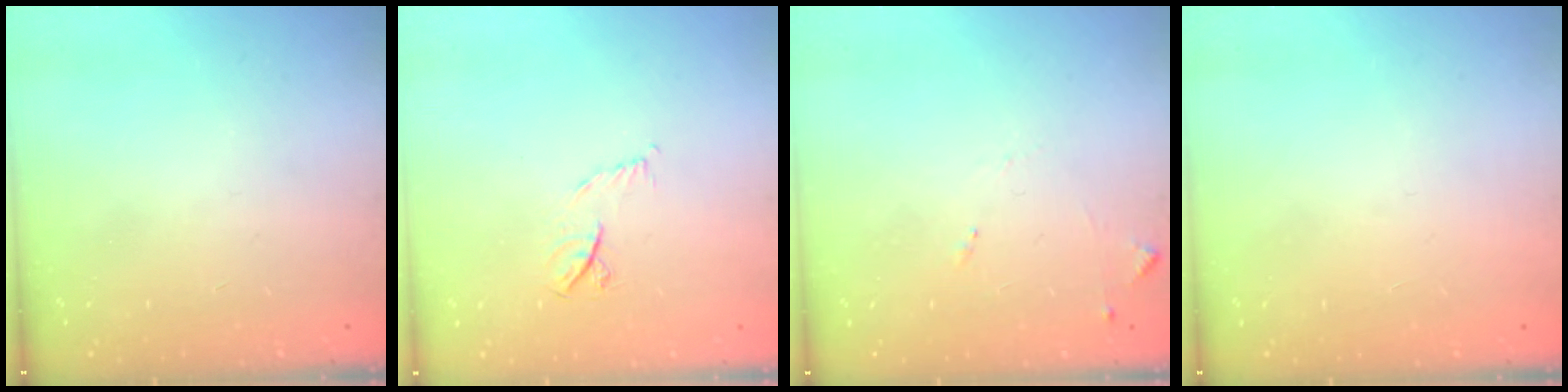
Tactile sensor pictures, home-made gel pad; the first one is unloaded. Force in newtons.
{"total": 5.2, "press": 5.1, "slide": 0.8}
{"total": 6.7, "press": 6.6, "slide": 0.6}
{"total": 1.6, "press": 1.6, "slide": 0.1}